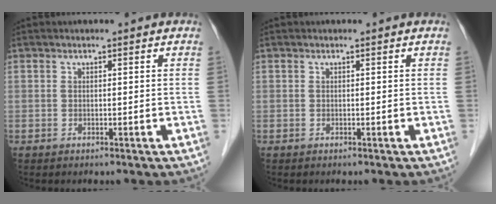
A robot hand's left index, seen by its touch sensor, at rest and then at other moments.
{"total": 0.0}